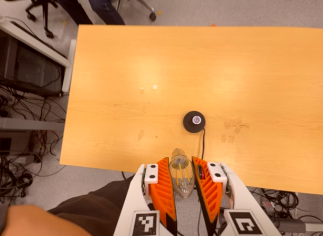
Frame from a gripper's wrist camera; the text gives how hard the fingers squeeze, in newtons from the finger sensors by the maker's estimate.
{"total": 13.4, "left": 14.3, "right": 12.5}